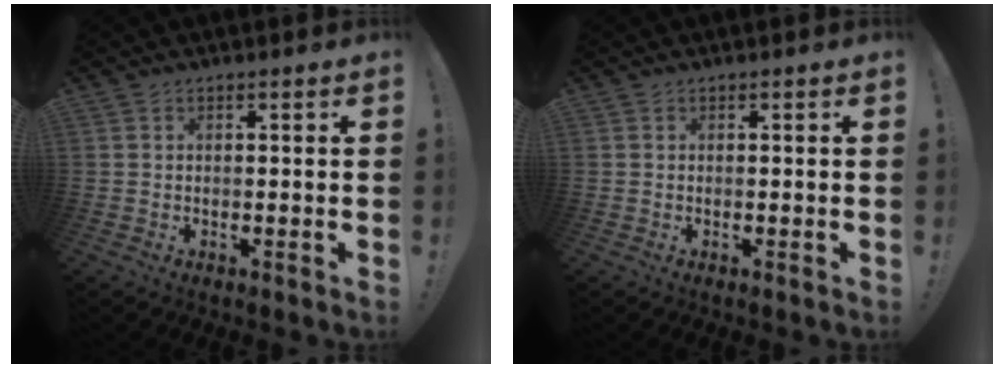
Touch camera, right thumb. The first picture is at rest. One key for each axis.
{"total": 0.0}